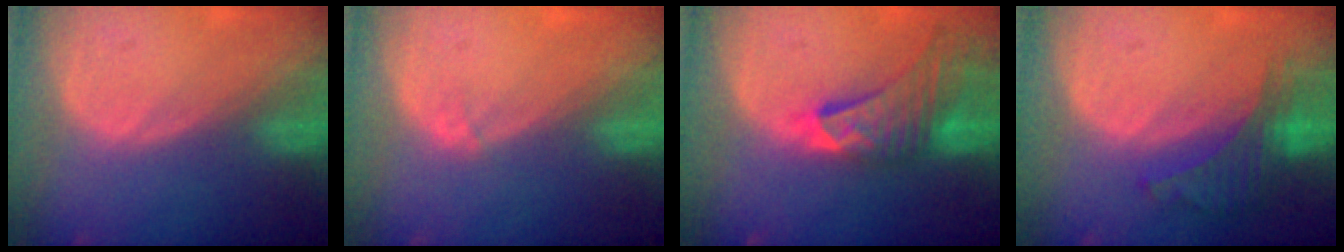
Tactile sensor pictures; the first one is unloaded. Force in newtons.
{"total": 0.7, "press": 0.6, "slide": 0.3}
{"total": 8.9, "press": 8.3, "slide": 3.4}
{"total": 6.3, "press": 5.9, "slide": 2.3}